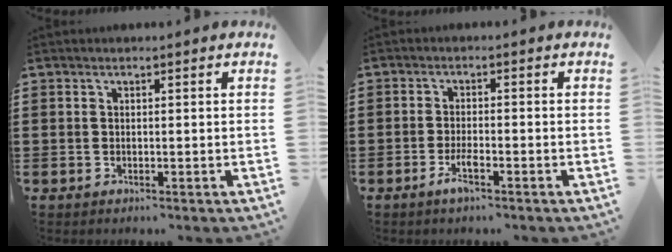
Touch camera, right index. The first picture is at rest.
{"total": 3.0, "force": [-1.8, 0.5, 2.4], "torque": [-0.055, -0.003, -0.036]}